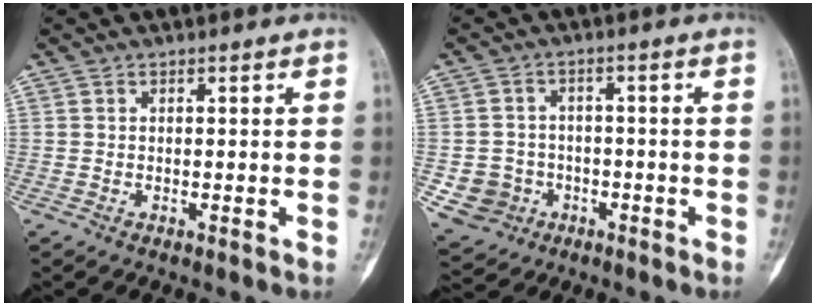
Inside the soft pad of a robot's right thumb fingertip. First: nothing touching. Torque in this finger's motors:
{"motor_torque": [0.00, -0.07, -0.02, -0.32, -0.09]}